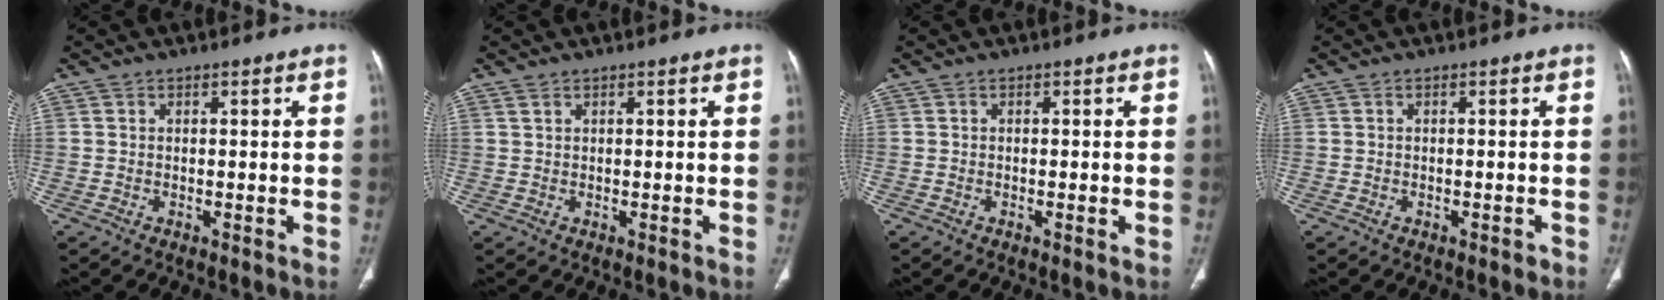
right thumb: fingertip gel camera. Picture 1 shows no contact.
{"total": 0.8, "force": [0.7, 0.3, 0.3], "torque": [-0.001, 0.005, 0.016]}
{"total": 0.9, "force": [-0.3, 0.1, 0.9], "torque": [-0.014, -0.002, -0.003]}
{"total": 0.8, "force": [-0.6, 0.3, 0.5], "torque": [-0.009, -0.001, -0.008]}